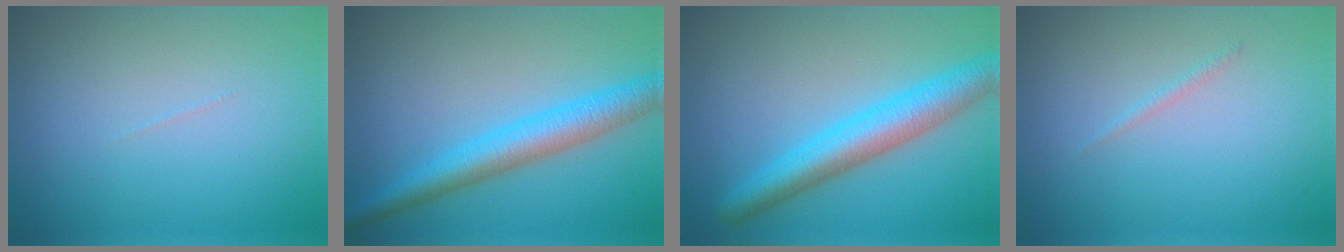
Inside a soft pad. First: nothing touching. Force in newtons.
{"total": 5.0, "press": 5.0, "slide": 0.2}
{"total": 5.7, "press": 5.7, "slide": 0.2}
{"total": 0.6, "press": 0.6, "slide": 0.1}